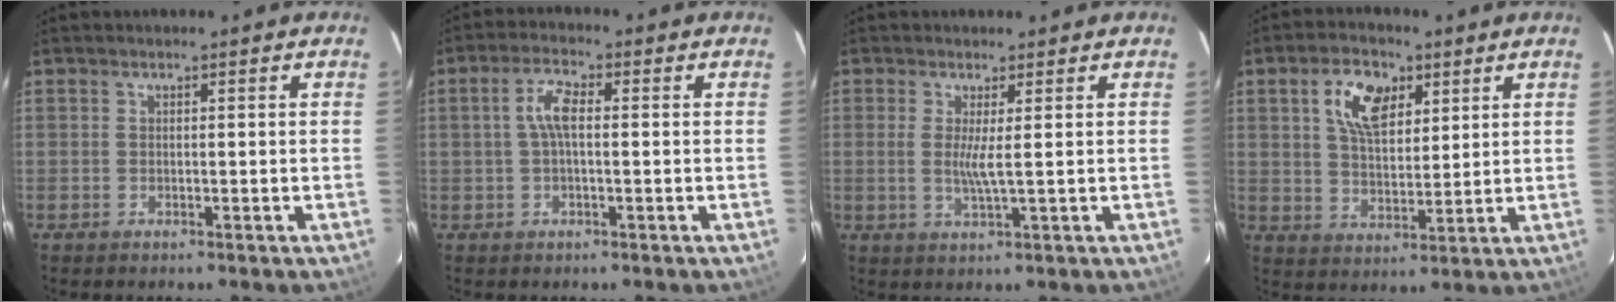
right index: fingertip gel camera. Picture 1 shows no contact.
{"total": 4.5, "force": [0.2, 1.7, 4.2], "torque": [-0.086, 0.011, 0.003]}
{"total": 3.2, "force": [0.4, -0.4, 3.1], "torque": [-0.061, -0.009, 0.004]}
{"total": 9.4, "force": [4.1, 5.4, 6.5], "torque": [-0.117, 0.017, 0.076]}